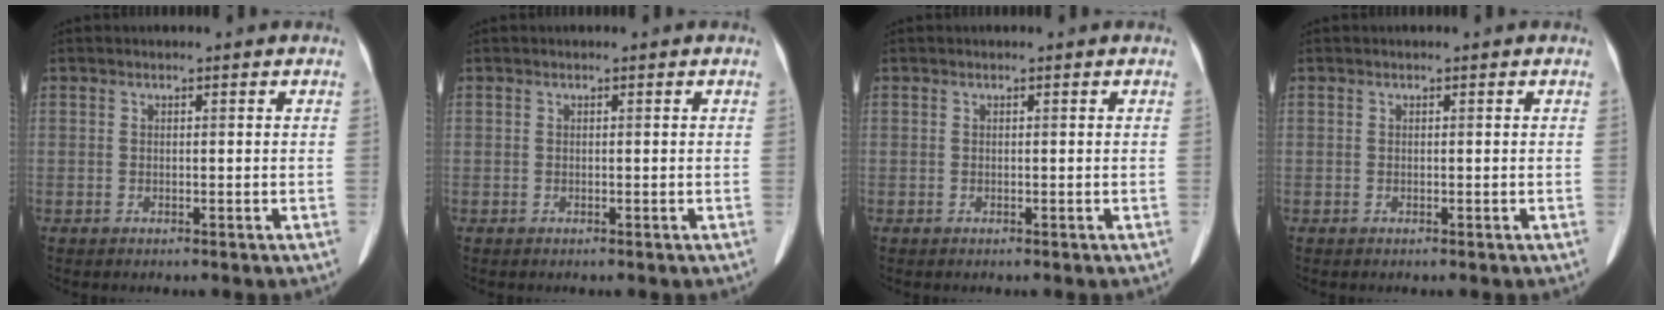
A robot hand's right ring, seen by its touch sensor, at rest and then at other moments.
{"total": 0.0}
{"total": 0.0}
{"total": 0.0}